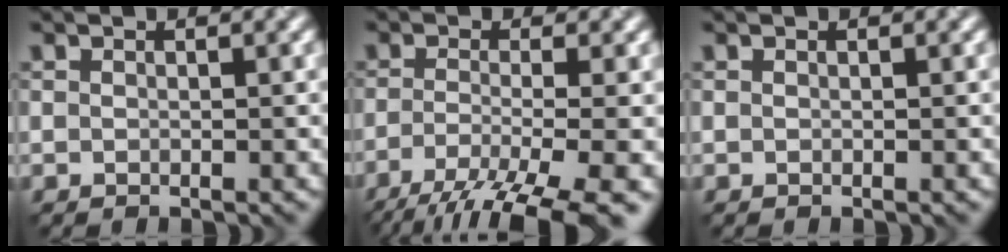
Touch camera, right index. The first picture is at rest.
{"total": 8.8, "force": [-5.7, 2.1, 6.3], "torque": [-0.123, -0.013, -0.091]}
{"total": 0.0}